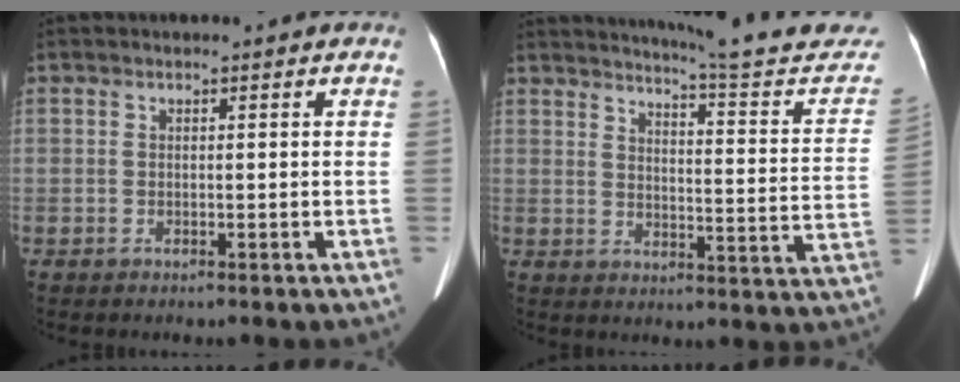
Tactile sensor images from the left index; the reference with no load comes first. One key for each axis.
{"total": 19.5, "fx": 18.3, "fy": 0.8, "fz": 6.7, "tx": -0.083, "ty": -0.084, "tz": 0.214}